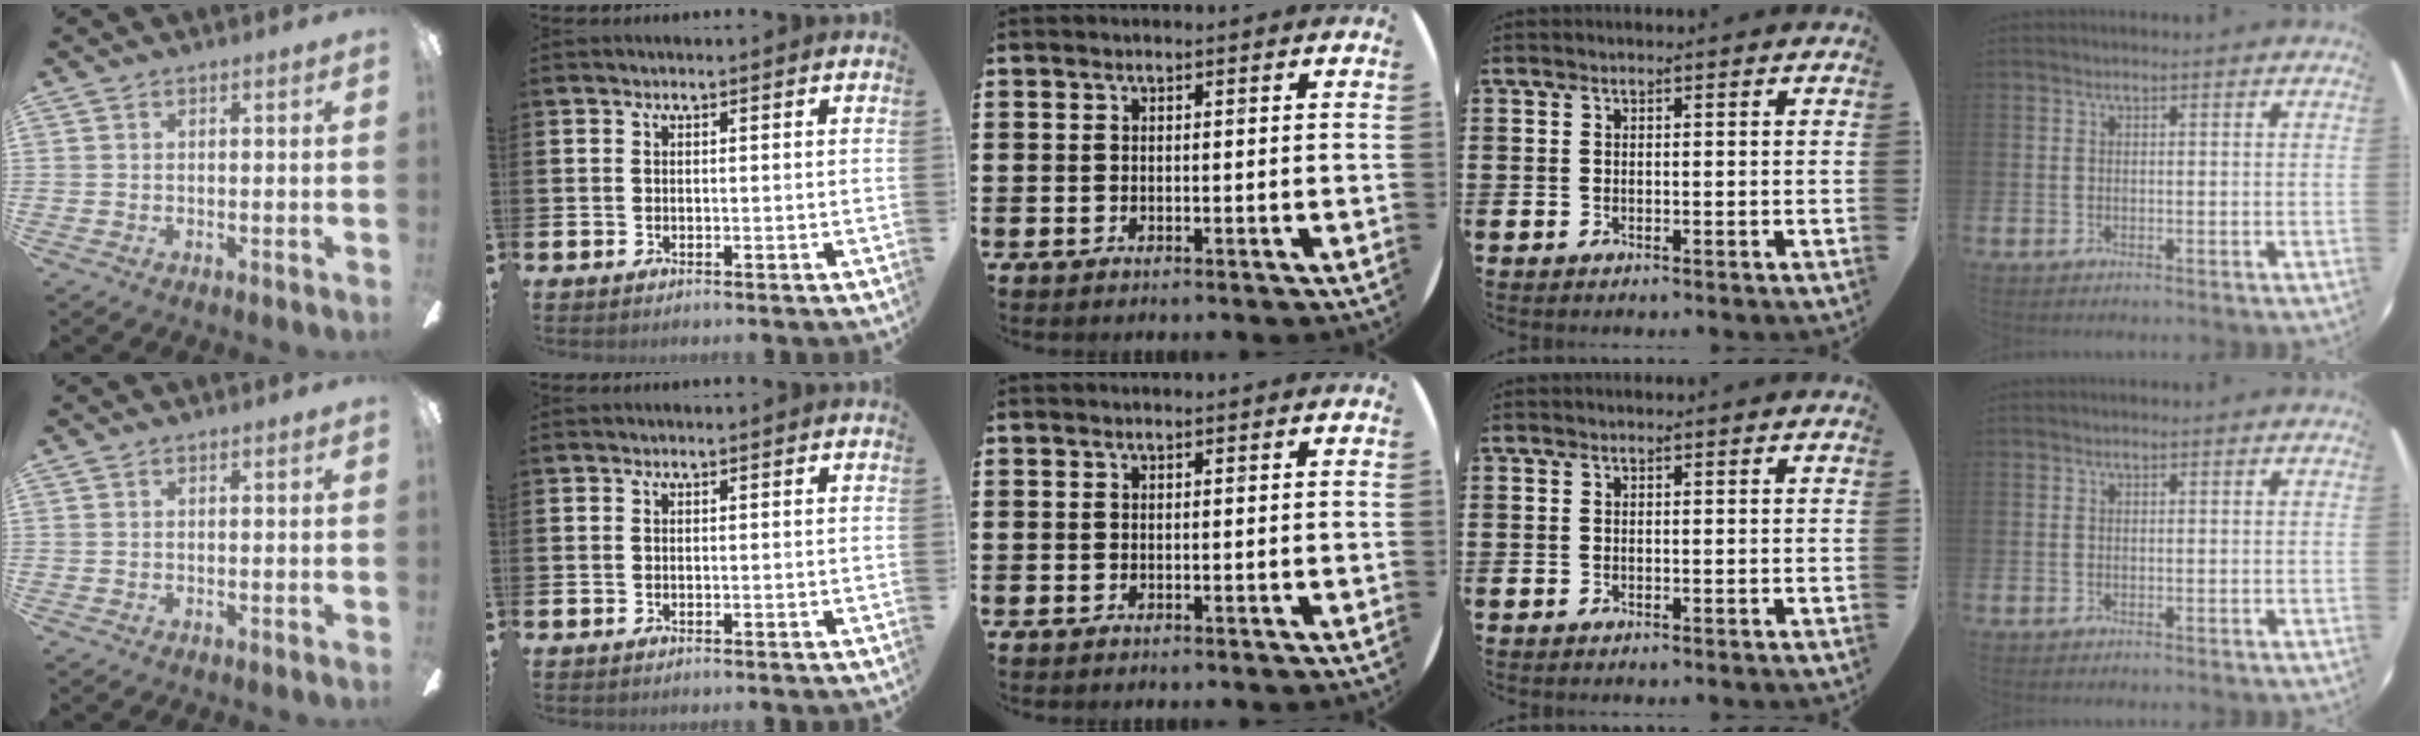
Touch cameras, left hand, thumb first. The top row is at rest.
{}